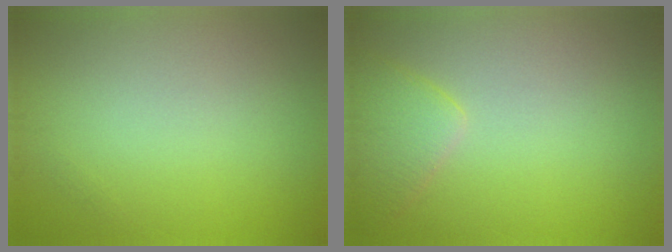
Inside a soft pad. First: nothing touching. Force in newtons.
{"total": 2.8, "press": 2.8, "slide": 0.2}